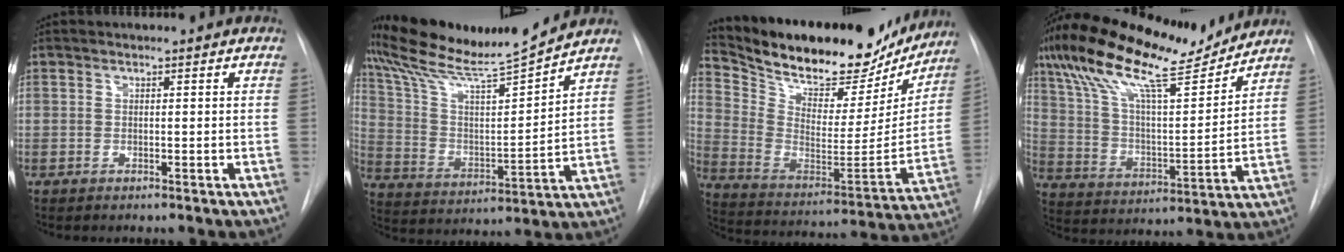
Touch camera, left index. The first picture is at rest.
{"total": 14.9, "force": [14.0, -1.4, 4.9], "torque": [-0.103, -0.018, 0.248]}
{"total": 27.0, "force": [22.8, 9.0, 11.2], "torque": [-0.201, -0.012, 0.337]}
{"total": 20.0, "force": [16.0, 3.1, 11.5], "torque": [-0.213, 0.022, 0.278]}